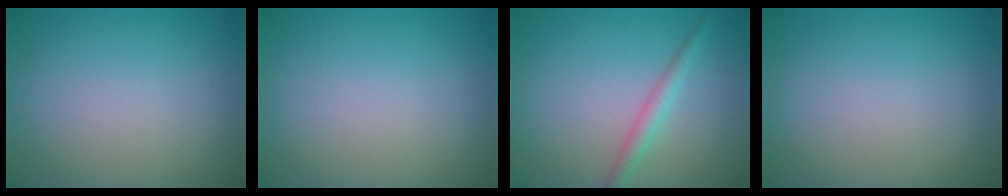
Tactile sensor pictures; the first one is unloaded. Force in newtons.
{"total": 0.0}
{"total": 2.0, "press": 2.0, "slide": 0.0}
{"total": 0.0}